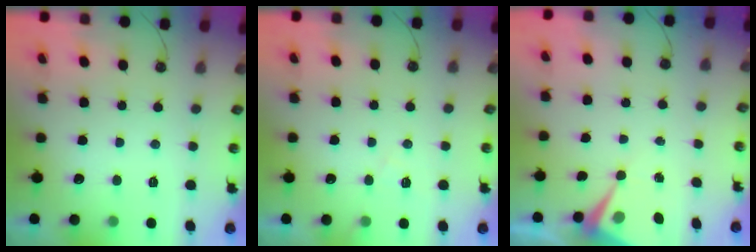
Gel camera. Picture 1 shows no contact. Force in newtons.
{"total": 5.3, "press": 5.3, "slide": 0.7}
{"total": 7.2, "press": 7.2, "slide": 0.4}